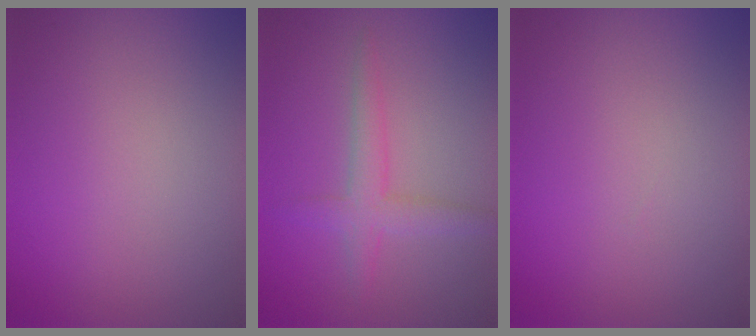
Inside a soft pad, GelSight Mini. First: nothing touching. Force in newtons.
{"total": 2.7, "press": 2.7, "slide": 0.2}
{"total": 0.0}